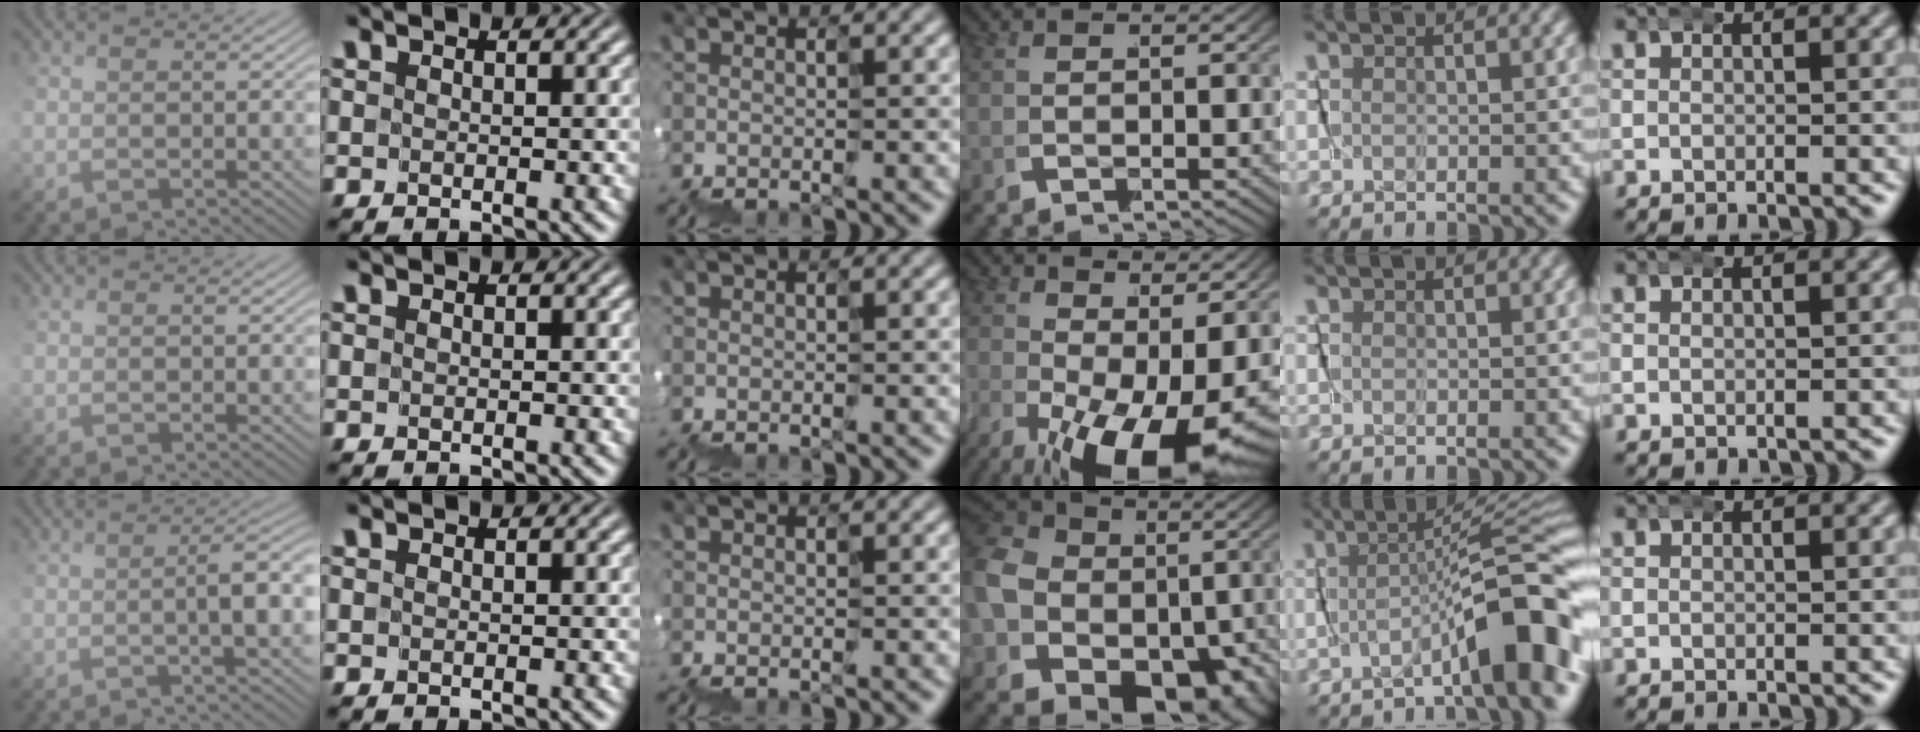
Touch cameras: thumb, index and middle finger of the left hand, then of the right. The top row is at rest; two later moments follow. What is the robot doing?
{"motion": "wrap", "object": "ethernet cable"}